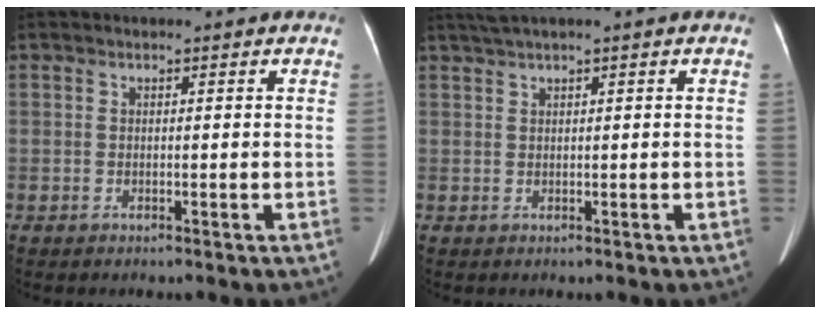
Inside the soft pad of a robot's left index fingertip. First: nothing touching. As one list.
[{"total": 2.8, "force": [2.1, -0.5, 1.7], "torque": [-0.044, 0.021, 0.050]}]